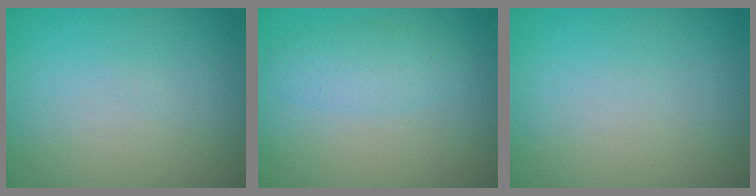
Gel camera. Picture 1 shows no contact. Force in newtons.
{"total": 2.4, "press": 2.4, "slide": 0.0}
{"total": 0.0}